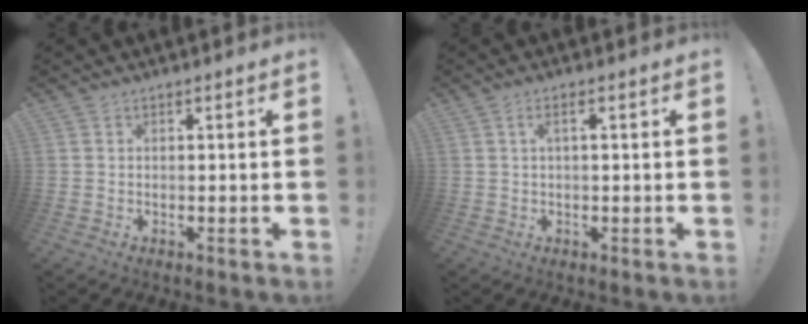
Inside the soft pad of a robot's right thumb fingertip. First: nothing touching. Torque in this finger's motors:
{"motor_torque": [-0.01, -0.30, -0.28, 0.08, 0.10]}